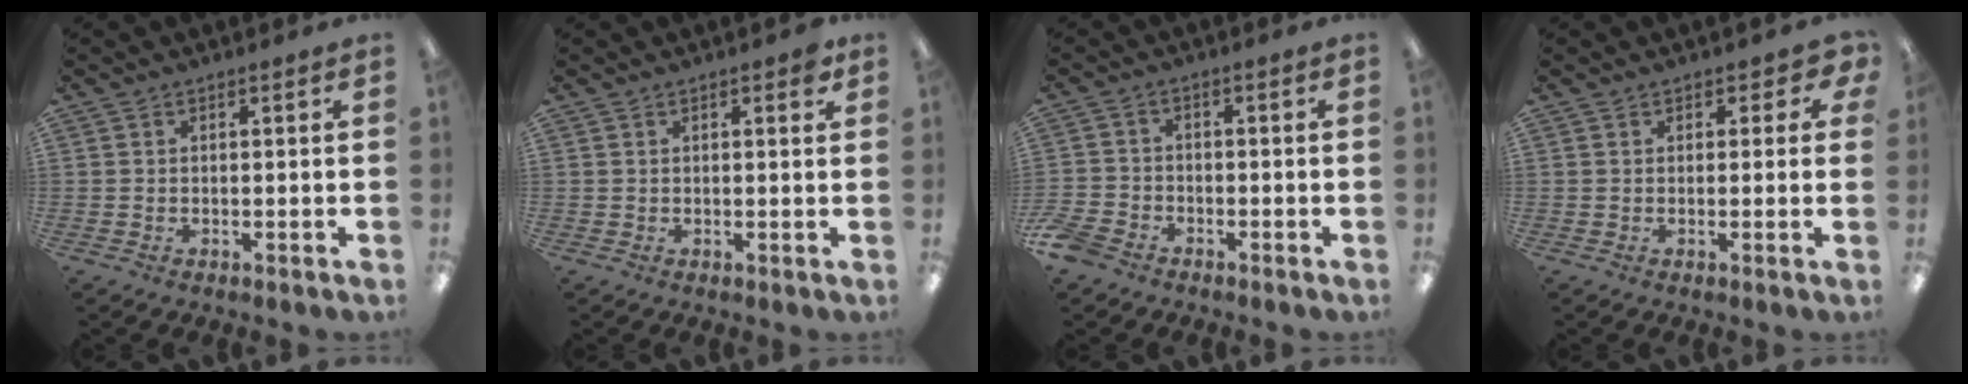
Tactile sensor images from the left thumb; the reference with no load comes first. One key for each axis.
{"total": 1.6, "fx": 0.9, "fy": 0.6, "fz": 1.2, "tx": -0.009, "ty": -0.004, "tz": 0.013}
{"total": 4.4, "fx": -3.4, "fy": 2.2, "fz": 1.6, "tx": -0.040, "ty": 0.013, "tz": -0.068}
{"total": 2.6, "fx": 1.3, "fy": 1.9, "fz": 1.2, "tx": -0.008, "ty": 0.001, "tz": 0.022}